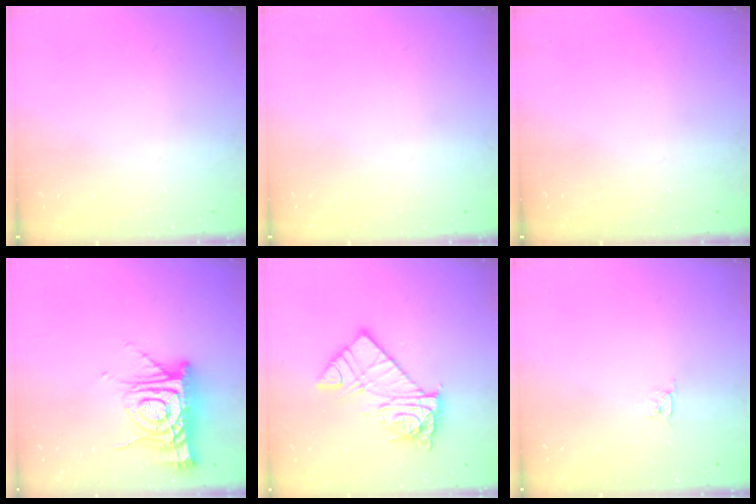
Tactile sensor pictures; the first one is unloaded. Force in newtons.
{"total": 0.0}
{"total": 0.0}
{"total": 12.7, "press": 12.7, "slide": 1.2}
{"total": 11.5, "press": 11.4, "slide": 1.0}
{"total": 2.8, "press": 2.8, "slide": 0.3}